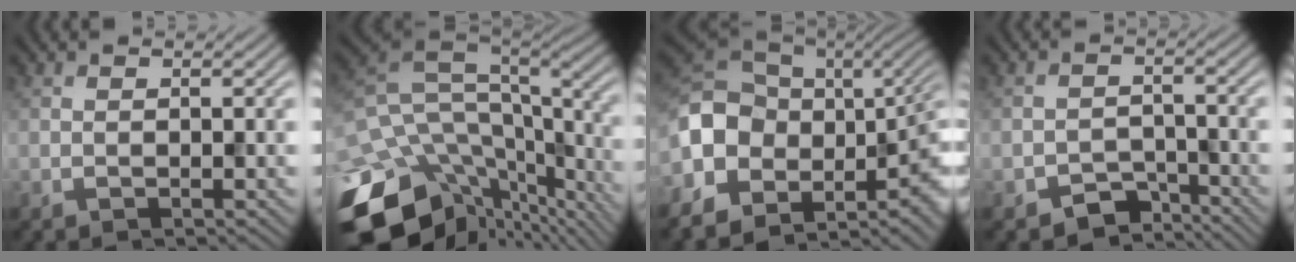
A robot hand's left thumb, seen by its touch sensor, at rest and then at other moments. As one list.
[{"total": 16.2, "force": [-5.9, 10.0, 11.3], "torque": [-0.273, -0.020, -0.083]}, {"total": 16.0, "force": [-0.6, 11.0, 11.6], "torque": [-0.245, -0.030, 0.017]}, {"total": 4.2, "force": [-3.3, 2.2, 1.5], "torque": [-0.019, -0.005, -0.059]}]